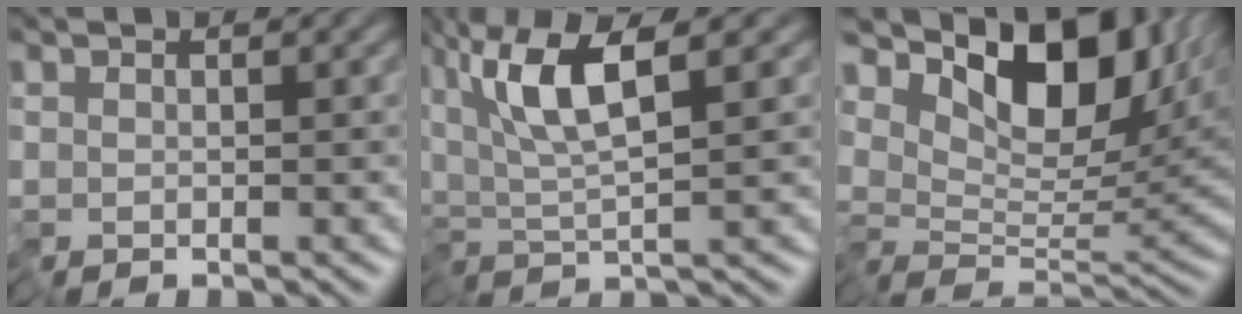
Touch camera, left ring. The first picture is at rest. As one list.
[{"total": 6.5, "force": [2.3, 0.8, 6.0], "torque": [-0.117, 0.012, 0.040]}, {"total": 11.7, "force": [6.2, 5.3, 8.4], "torque": [-0.134, 0.005, 0.110]}]